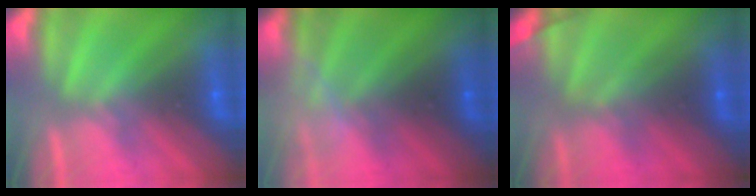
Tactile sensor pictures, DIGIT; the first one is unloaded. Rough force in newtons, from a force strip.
{"total": 2.4}
{"total": 1.9}